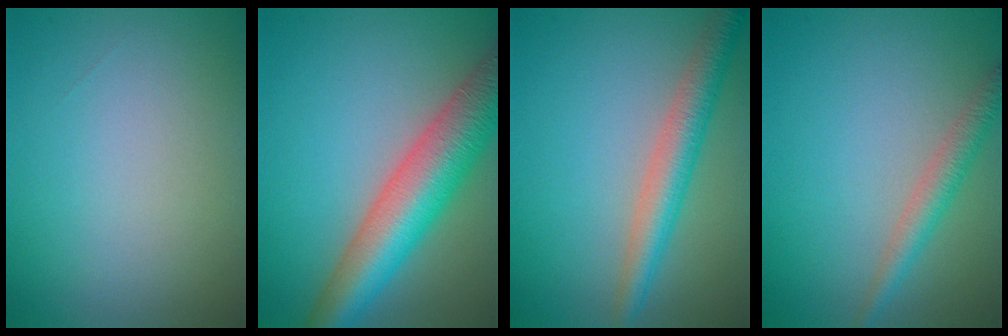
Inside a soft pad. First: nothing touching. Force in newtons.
{"total": 8.8, "press": 8.8, "slide": 0.2}
{"total": 4.2, "press": 4.2, "slide": 0.2}
{"total": 2.4, "press": 2.4, "slide": 0.1}